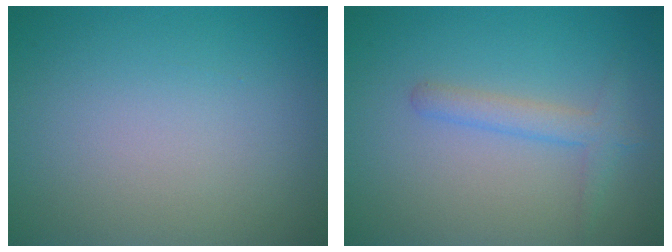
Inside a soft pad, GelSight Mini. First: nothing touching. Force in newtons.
{"total": 2.1, "press": 2.1, "slide": 0.1}